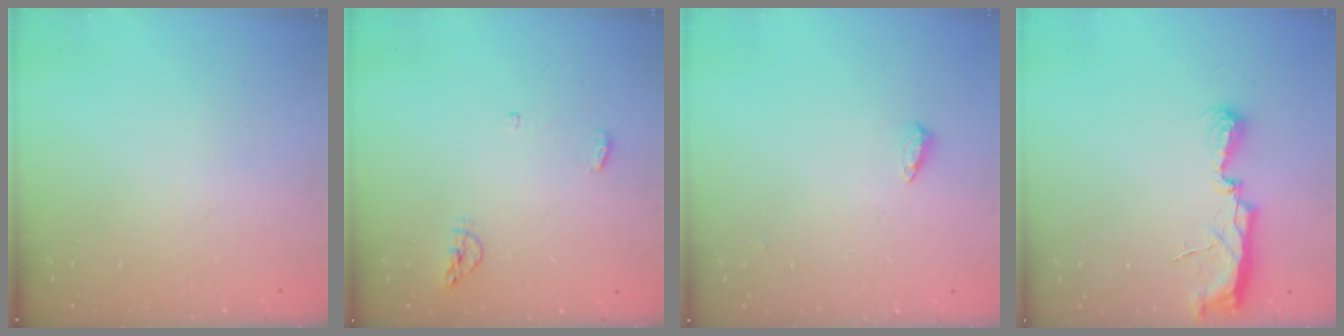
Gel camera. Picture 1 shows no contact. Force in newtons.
{"total": 4.1, "press": 3.9, "slide": 1.3}
{"total": 3.9, "press": 3.8, "slide": 0.6}
{"total": 7.3, "press": 7.3, "slide": 0.5}